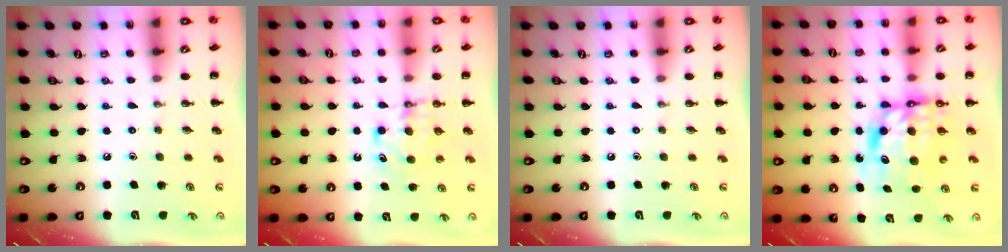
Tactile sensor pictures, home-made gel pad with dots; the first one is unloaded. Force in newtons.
{"total": 5.2, "press": 5.1, "slide": 0.9}
{"total": 0.0}
{"total": 9.9, "press": 9.5, "slide": 2.6}